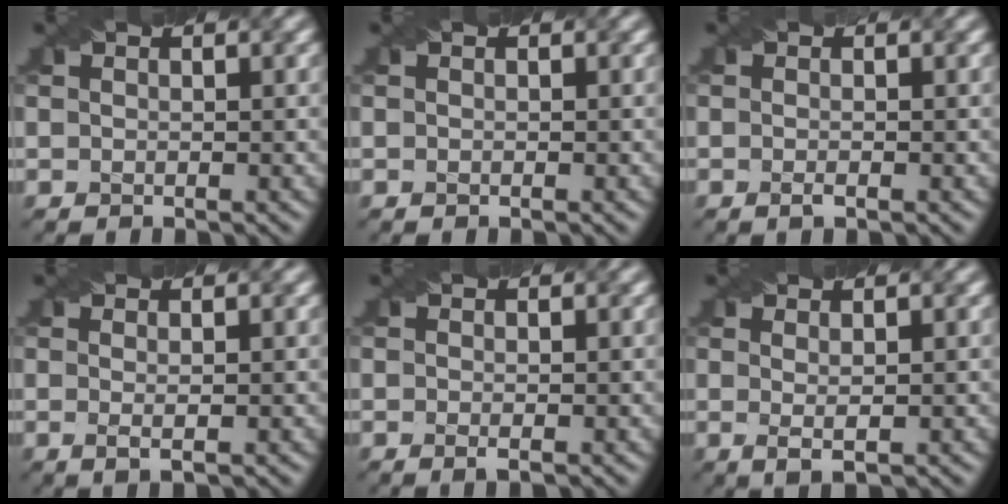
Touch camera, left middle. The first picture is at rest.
{"total": 0.0}
{"total": 0.8, "force": [-0.4, 0.1, 0.7], "torque": [-0.013, 0.000, -0.009]}
{"total": 1.3, "force": [0.0, 0.0, 1.3], "torque": [-0.022, -0.001, -0.002]}
{"total": 0.8, "force": [-0.3, 0.1, 0.7], "torque": [-0.013, -0.002, -0.005]}
{"total": 1.7, "force": [0.3, 0.2, 1.6], "torque": [-0.029, -0.005, 0.006]}